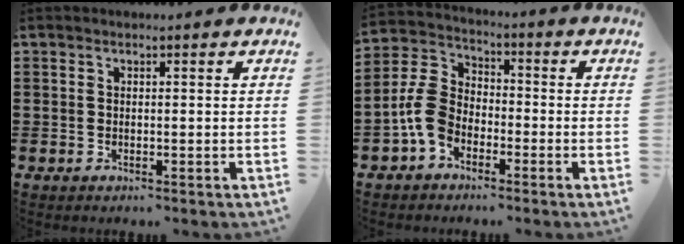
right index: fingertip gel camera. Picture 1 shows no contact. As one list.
[{"total": 7.7, "force": [-2.7, 5.6, 4.6], "torque": [-0.128, 0.010, -0.058]}]